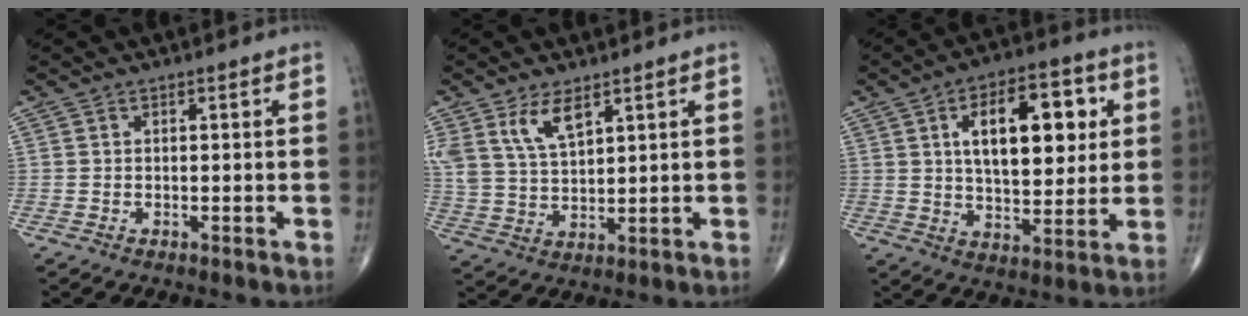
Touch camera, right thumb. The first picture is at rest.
{"total": 7.8, "force": [4.6, 3.5, 5.3], "torque": [-0.098, -0.020, 0.099]}
{"total": 17.3, "force": [4.6, 8.5, 14.3], "torque": [-0.184, -0.005, 0.073]}